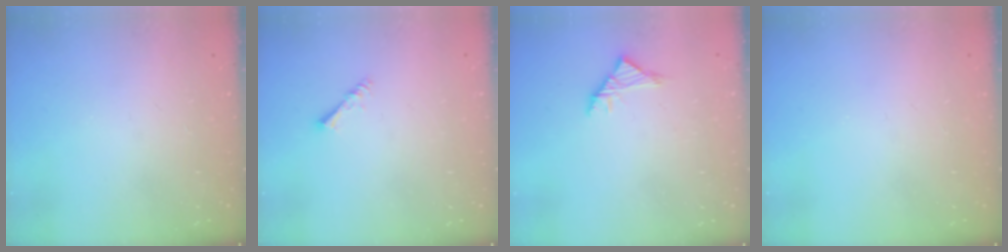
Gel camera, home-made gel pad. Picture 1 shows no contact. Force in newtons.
{"total": 1.6, "press": 1.5, "slide": 0.3}
{"total": 3.0, "press": 2.9, "slide": 0.9}
{"total": 0.0}